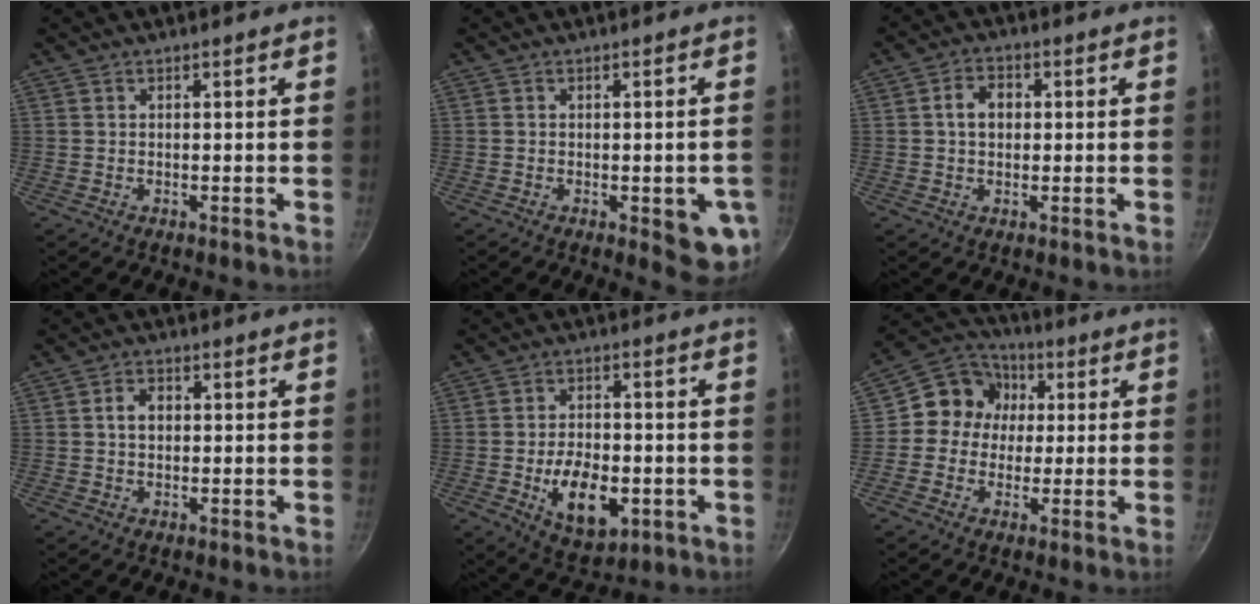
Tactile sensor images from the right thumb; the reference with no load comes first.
{"total": 7.9, "force": [-2.1, 2.8, 7.0], "torque": [-0.058, -0.001, -0.023]}
{"total": 5.0, "force": [0.6, 3.7, 3.2], "torque": [-0.036, 0.011, 0.003]}
{"total": 3.4, "force": [0.4, 2.5, 2.2], "torque": [-0.024, 0.008, 0.004]}
{"total": 14.1, "force": [-3.8, 8.1, 10.9], "torque": [-0.154, 0.011, -0.051]}
{"total": 10.5, "force": [1.1, 9.6, 4.0], "torque": [-0.028, 0.021, -0.004]}